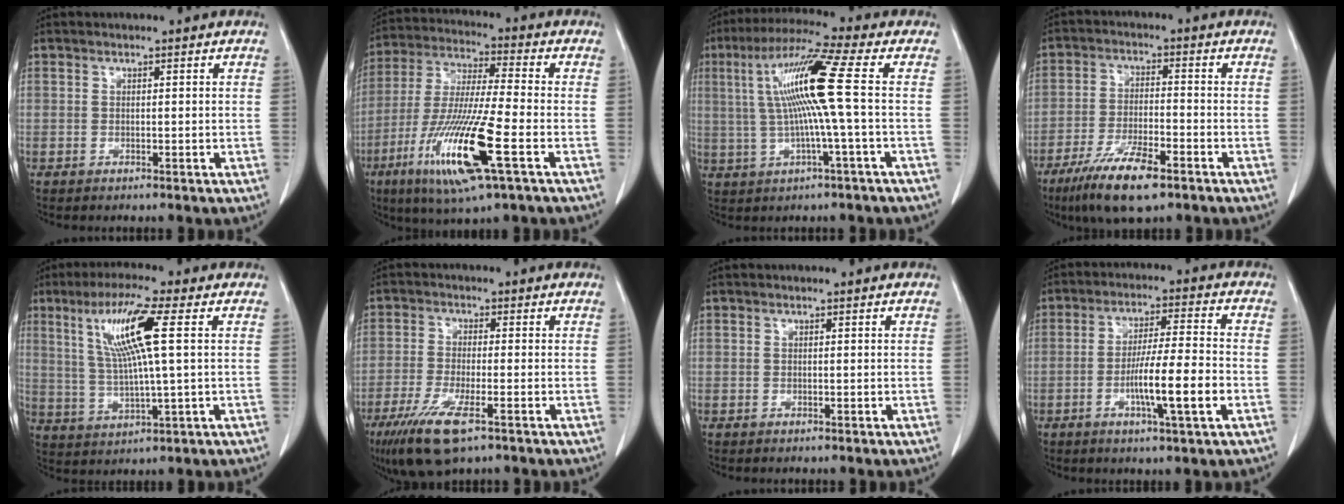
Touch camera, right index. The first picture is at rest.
{"total": 16.6, "force": [-6.4, 0.9, 15.2], "torque": [-0.312, -0.029, -0.119]}
{"total": 11.9, "force": [1.3, -1.3, 11.8], "torque": [-0.225, 0.017, 0.021]}
{"total": 10.0, "force": [-6.4, 2.3, 7.4], "torque": [-0.142, -0.017, -0.110]}
{"total": 10.6, "force": [3.3, -0.2, 10.1], "torque": [-0.199, 0.008, 0.064]}
{"total": 8.9, "force": [-5.2, 1.7, 7.1], "torque": [-0.142, -0.024, -0.090]}
{"total": 0.0}
{"total": 9.9, "force": [-3.0, 0.0, 9.4], "torque": [-0.165, -0.005, -0.056]}